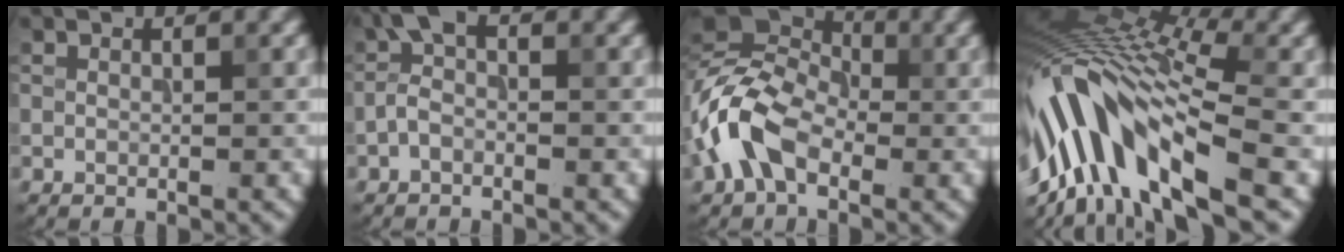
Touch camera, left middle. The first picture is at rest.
{"total": 2.3, "force": [-0.6, 1.0, 2.0], "torque": [-0.043, 0.013, -0.024]}
{"total": 7.8, "force": [-2.4, 5.0, 5.4], "torque": [-0.107, 0.015, -0.068]}
{"total": 12.2, "force": [-4.6, 4.8, 10.2], "torque": [-0.190, 0.020, -0.089]}